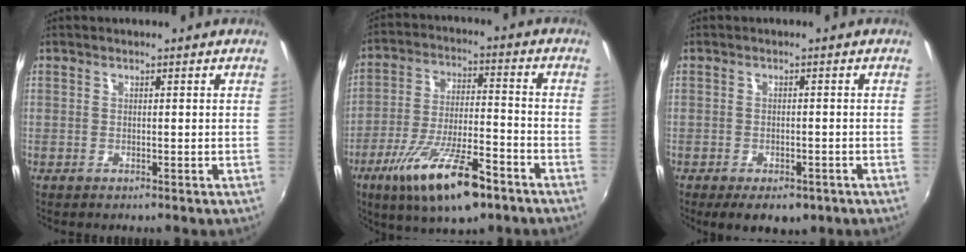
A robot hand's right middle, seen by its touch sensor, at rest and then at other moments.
{"total": 16.8, "force": [-10.1, 4.8, 12.5], "torque": [-0.239, -0.031, -0.175]}
{"total": 6.8, "force": [-4.4, 3.2, 4.0], "torque": [-0.084, -0.022, -0.062]}